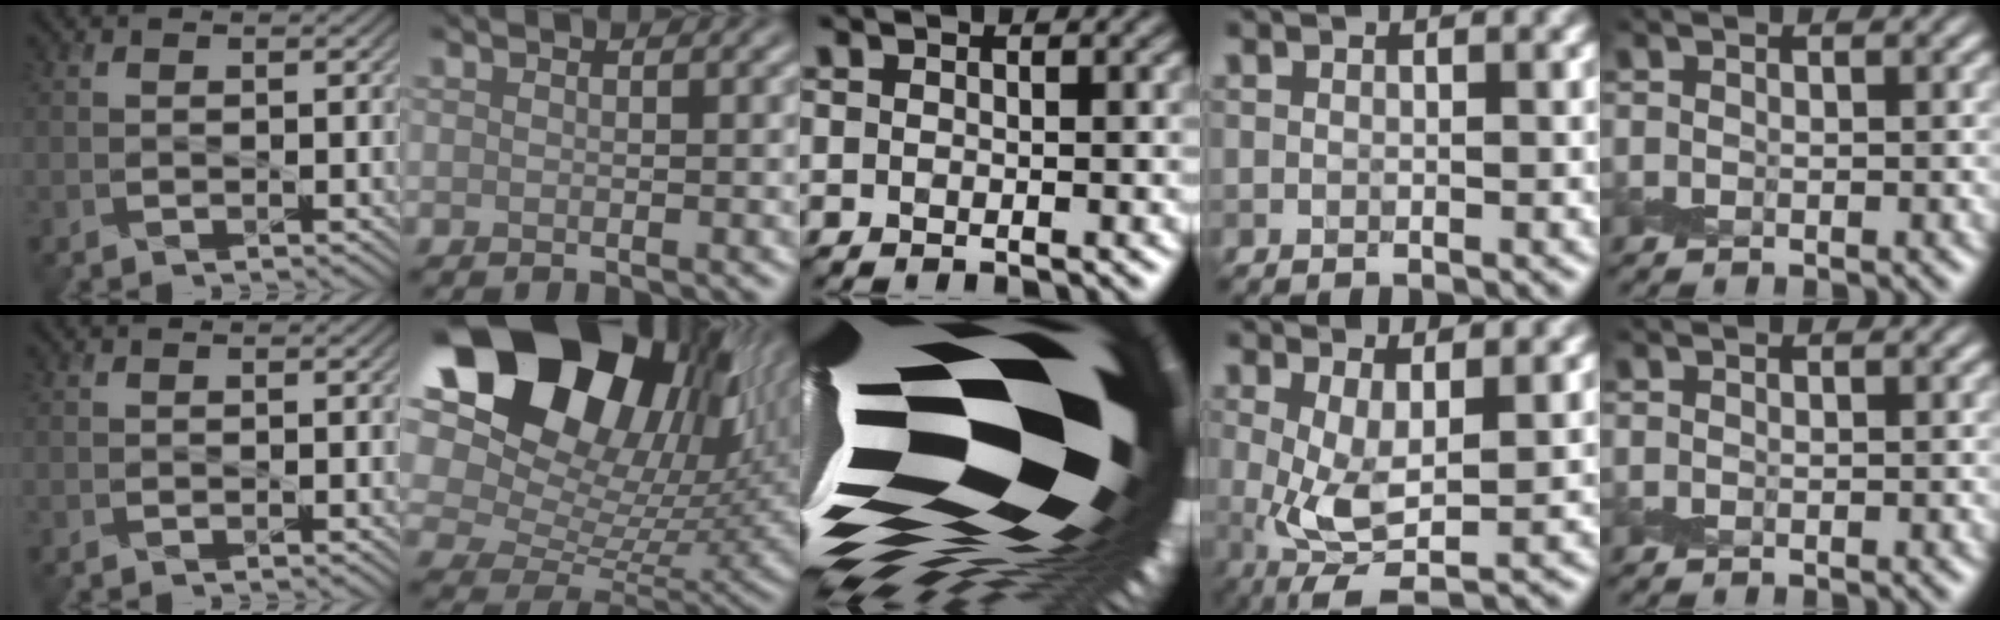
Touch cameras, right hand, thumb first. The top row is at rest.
{"index": {"total": 21.8, "force": [10.7, 13.8, 13.0], "torque": [-0.236, 0.058, 0.186]}, "middle": {"total": 22.6, "force": [-2.6, 11.7, 19.2], "torque": [-0.278, -0.020, -0.064]}, "ring": {"total": 4.3, "force": [-0.3, 1.2, 4.1], "torque": [-0.083, -0.009, -0.002]}}